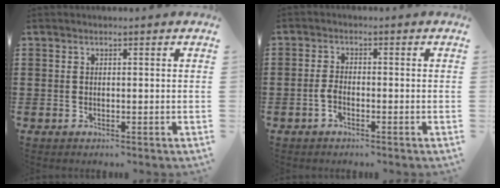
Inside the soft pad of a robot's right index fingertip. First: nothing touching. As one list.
[{"total": 2.1, "force": [-1.1, 0.8, 1.6], "torque": [-0.038, 0.000, -0.023]}]